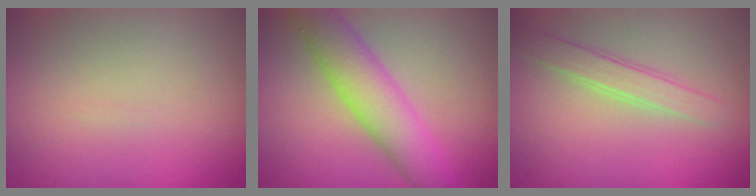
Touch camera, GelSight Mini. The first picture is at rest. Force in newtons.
{"total": 5.9, "press": 5.9, "slide": 0.0}
{"total": 2.3, "press": 2.3, "slide": 0.1}